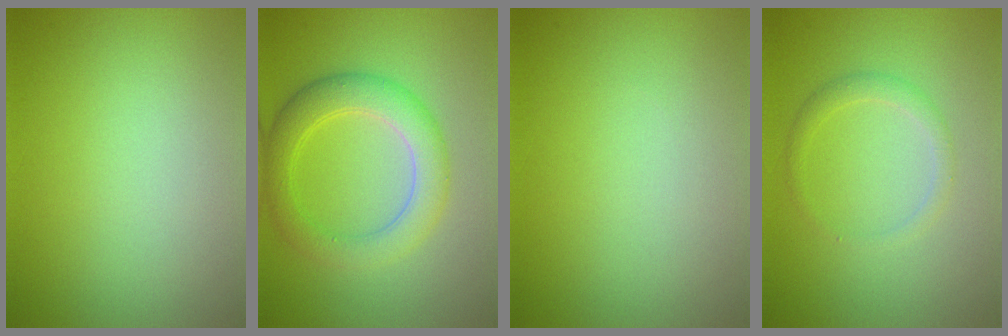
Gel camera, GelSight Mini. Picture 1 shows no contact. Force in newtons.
{"total": 4.5, "press": 4.5, "slide": 0.1}
{"total": 0.0}
{"total": 1.5, "press": 1.5, "slide": 0.1}